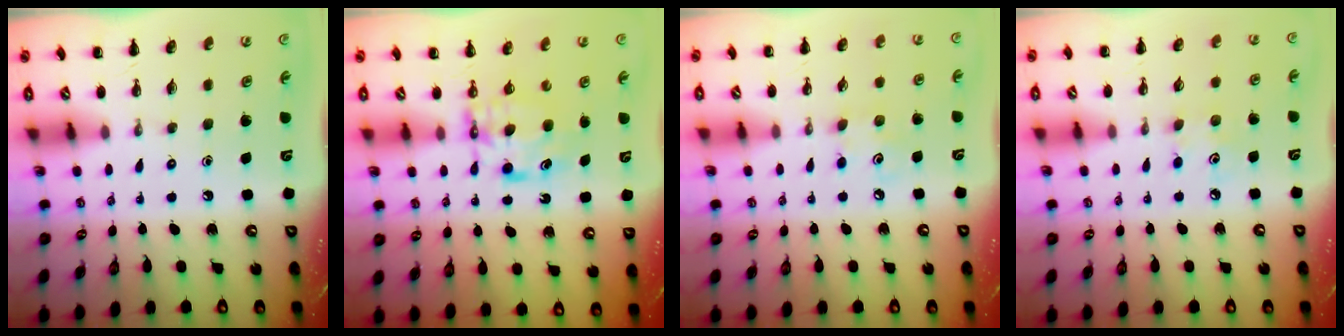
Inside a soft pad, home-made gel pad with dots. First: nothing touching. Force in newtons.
{"total": 7.6, "press": 7.5, "slide": 0.8}
{"total": 3.6, "press": 3.5, "slide": 0.9}
{"total": 4.5, "press": 4.3, "slide": 1.1}